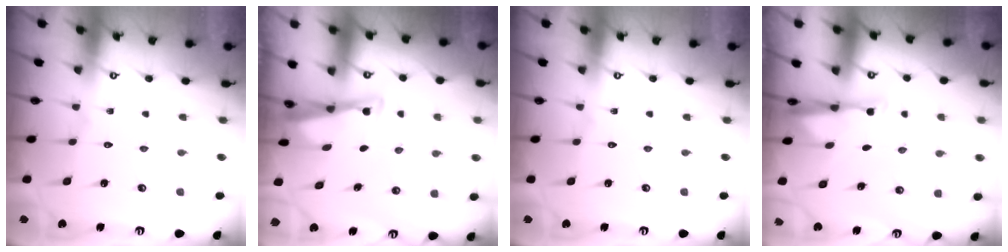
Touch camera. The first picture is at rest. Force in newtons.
{"total": 3.1, "press": 3.1, "slide": 0.3}
{"total": 0.0}
{"total": 3.1, "press": 3.1, "slide": 0.4}